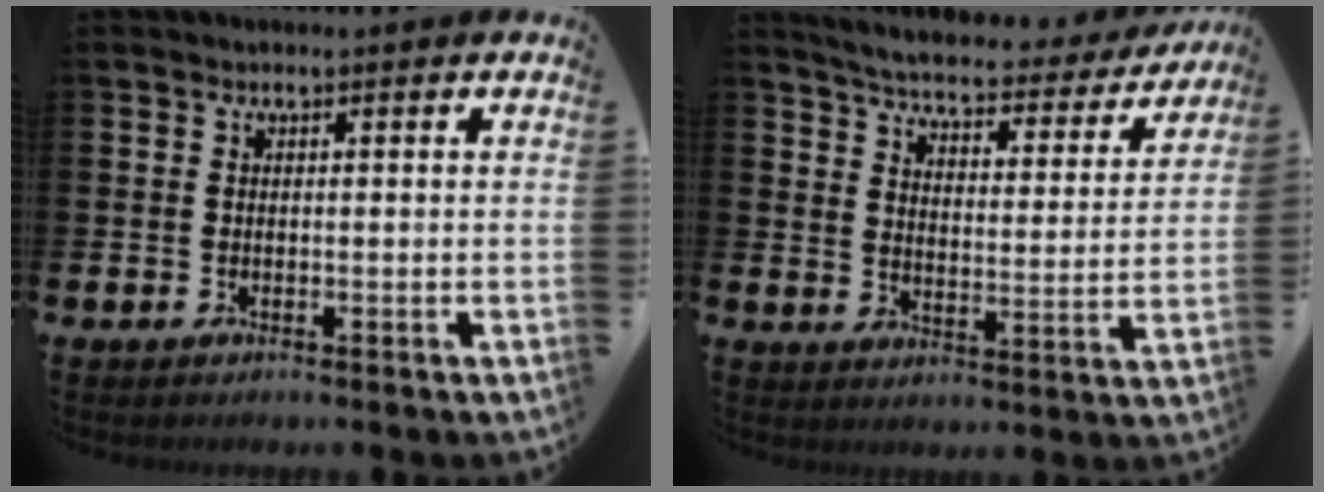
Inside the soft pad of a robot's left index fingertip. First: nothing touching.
{"total": 5.2, "force": [4.9, 0.8, 1.6], "torque": [-0.058, -0.036, 0.079]}